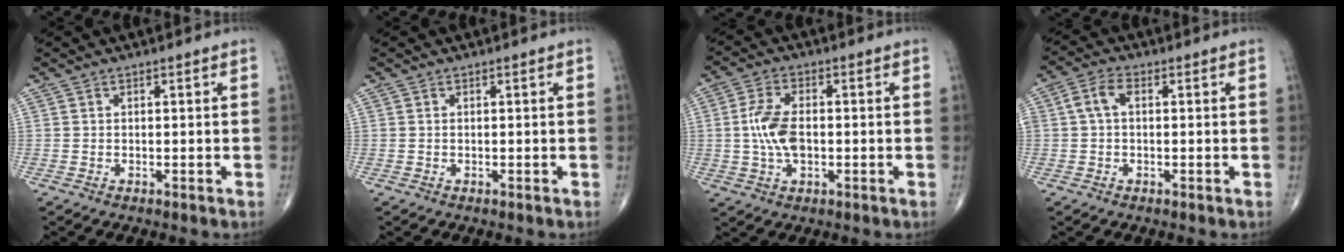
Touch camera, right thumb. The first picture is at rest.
{"total": 0.0}
{"total": 7.8, "force": [-0.4, 4.3, 6.5], "torque": [-0.132, 0.006, -0.009]}
{"total": 4.2, "force": [0.5, 2.5, 3.3], "torque": [-0.070, 0.017, 0.006]}